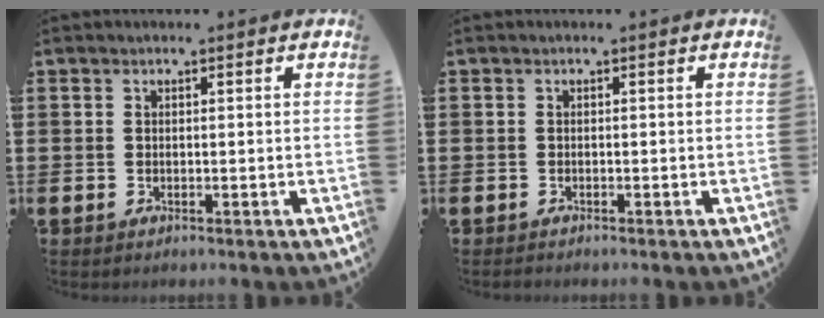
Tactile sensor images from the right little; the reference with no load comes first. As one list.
[{"total": 0.0}]